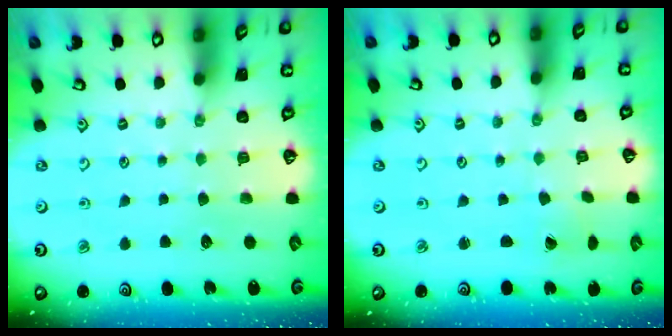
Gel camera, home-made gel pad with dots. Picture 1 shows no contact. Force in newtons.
{"total": 0.9, "press": 0.7, "slide": 0.5}